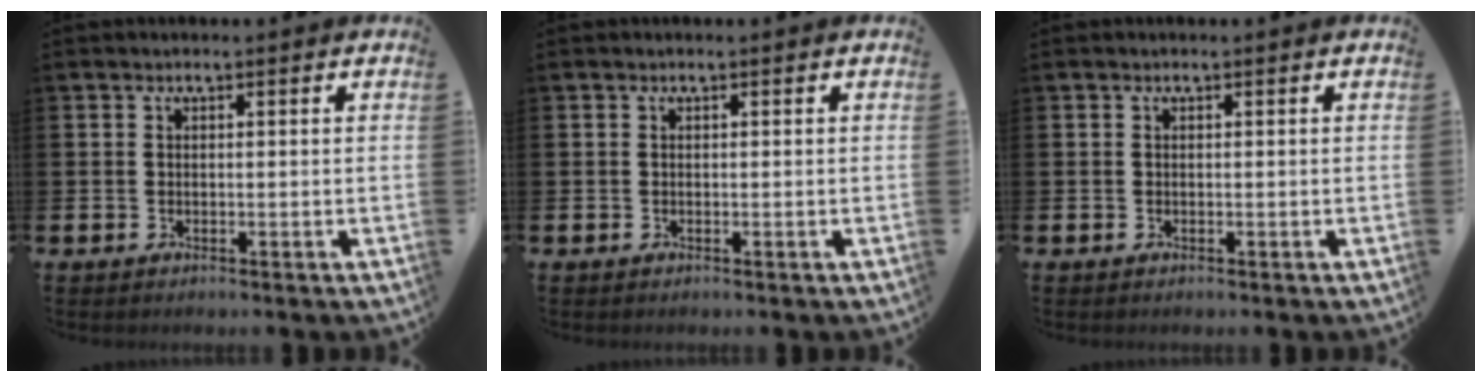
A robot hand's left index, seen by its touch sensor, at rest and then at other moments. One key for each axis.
{"total": 0.0}
{"total": 0.0}